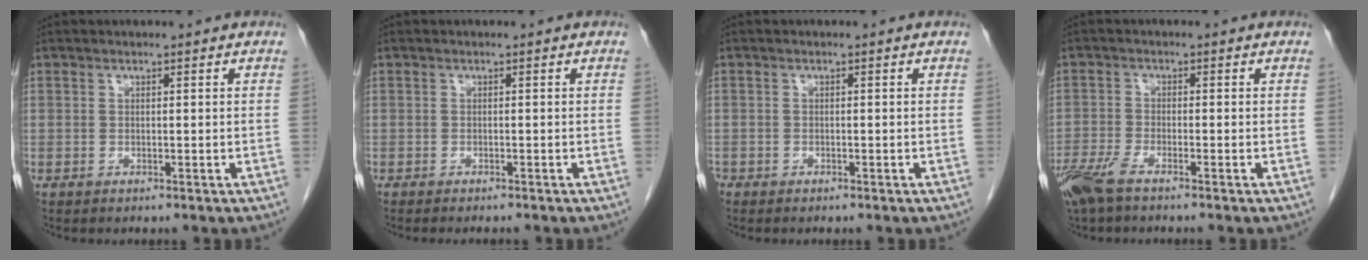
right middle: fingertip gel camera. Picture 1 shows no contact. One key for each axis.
{"total": 3.7, "fx": -3.3, "fy": 0.3, "fz": 1.7, "tx": -0.019, "ty": -0.005, "tz": -0.041}
{"total": 0.6, "fx": -0.5, "fy": 0.3, "fz": 0.1, "tx": -0.004, "ty": 0.002, "tz": -0.012}
{"total": 5.1, "fx": -3.8, "fy": 0.7, "fz": 3.3, "tx": -0.073, "ty": -0.012, "tz": -0.078}